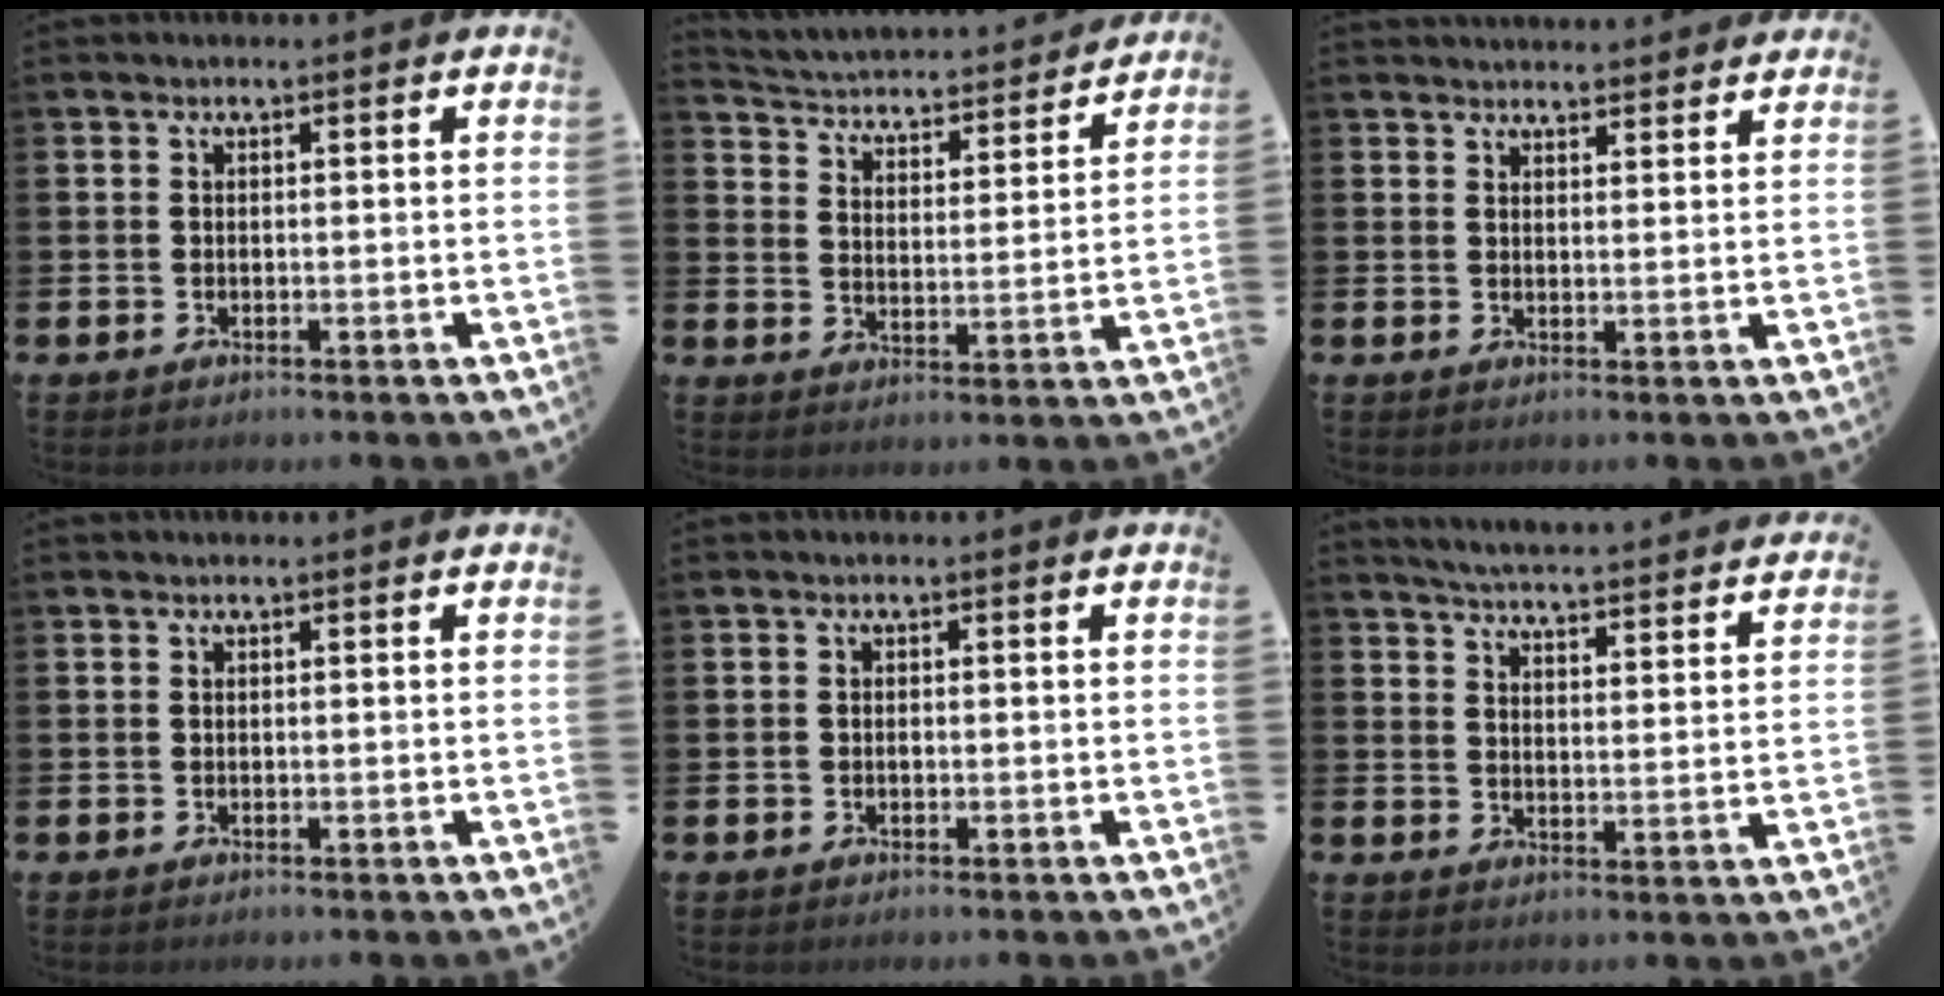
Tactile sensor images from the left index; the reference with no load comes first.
{"total": 3.6, "force": [3.5, 0.8, 0.4], "torque": [-0.032, -0.040, 0.051]}
{"total": 3.0, "force": [2.9, 0.3, -0.1], "torque": [0.002, -0.016, 0.053]}
{"total": 0.0}
{"total": 0.6, "force": [-0.2, 0.5, 0.3], "torque": [-0.007, 0.004, -0.005]}
{"total": 5.4, "force": [5.3, -0.1, 0.7], "torque": [-0.034, -0.043, 0.092]}